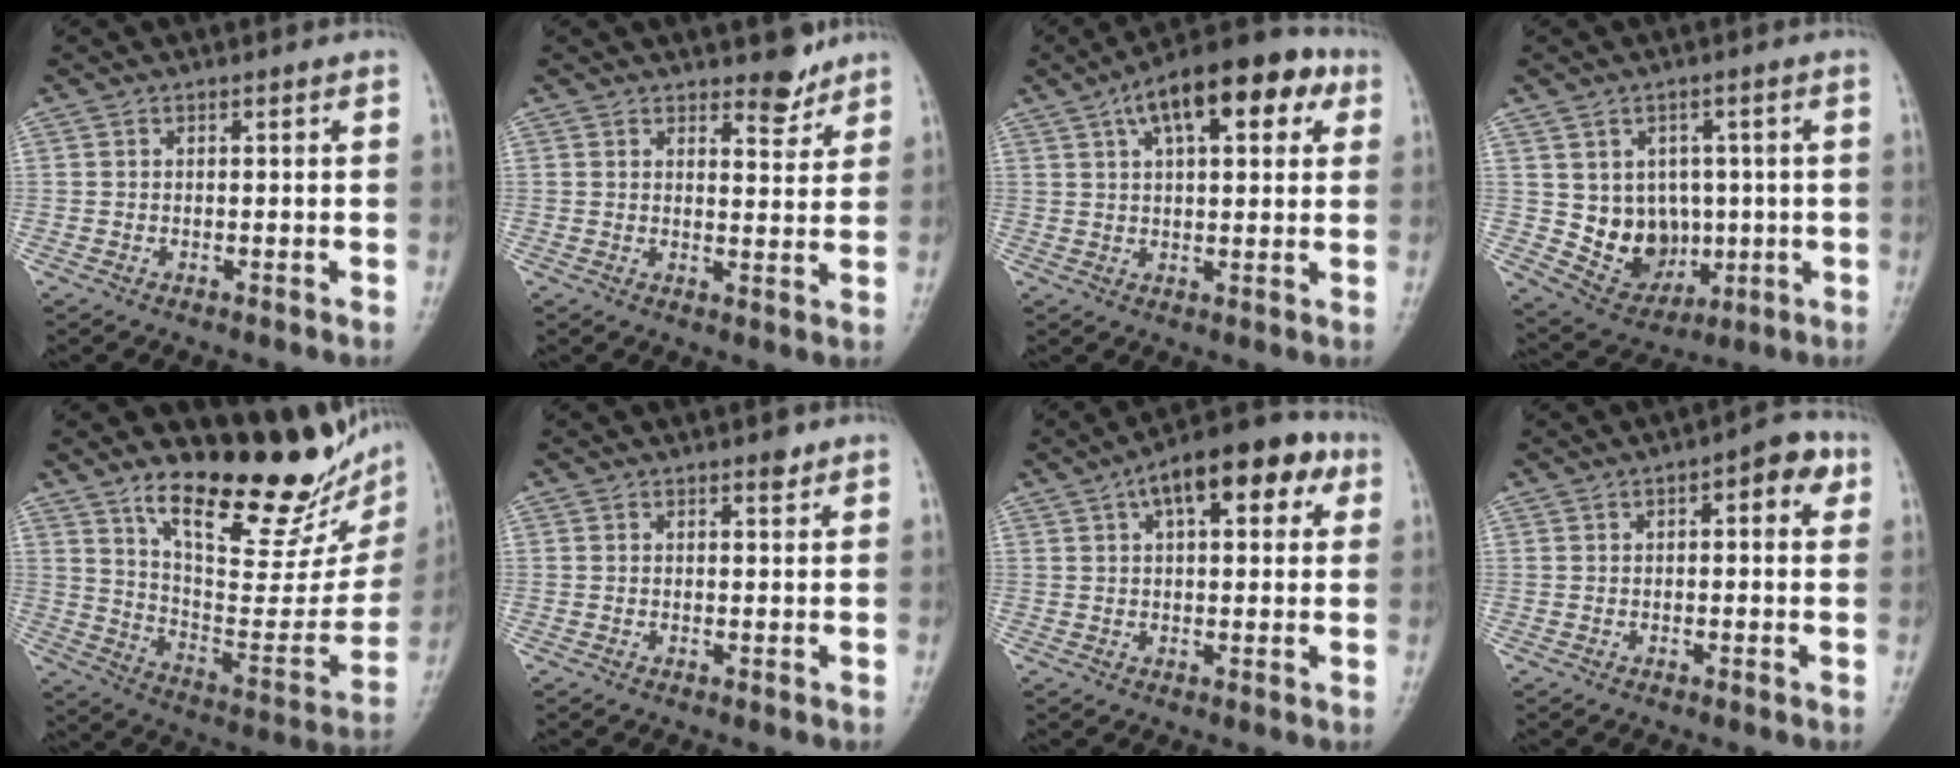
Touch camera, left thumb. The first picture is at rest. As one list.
[{"total": 4.1, "force": [3.4, 1.6, 1.5], "torque": [0.001, -0.027, 0.049]}, {"total": 15.9, "force": [6.9, 6.9, 12.5], "torque": [-0.158, 0.013, 0.099]}, {"total": 9.9, "force": [0.0, 8.4, 5.2], "torque": [-0.039, -0.009, 0.025]}, {"total": 23.4, "force": [16.8, 6.9, 14.8], "torque": [-0.172, -0.104, 0.263]}, {"total": 1.3, "force": [1.0, 0.6, 0.7], "torque": [-0.003, -0.005, 0.012]}, {"total": 14.0, "force": [5.7, 6.3, 11.1], "torque": [-0.123, 0.018, 0.074]}, {"total": 5.8, "force": [2.0, 2.5, 4.9], "torque": [-0.044, 0.008, 0.015]}]